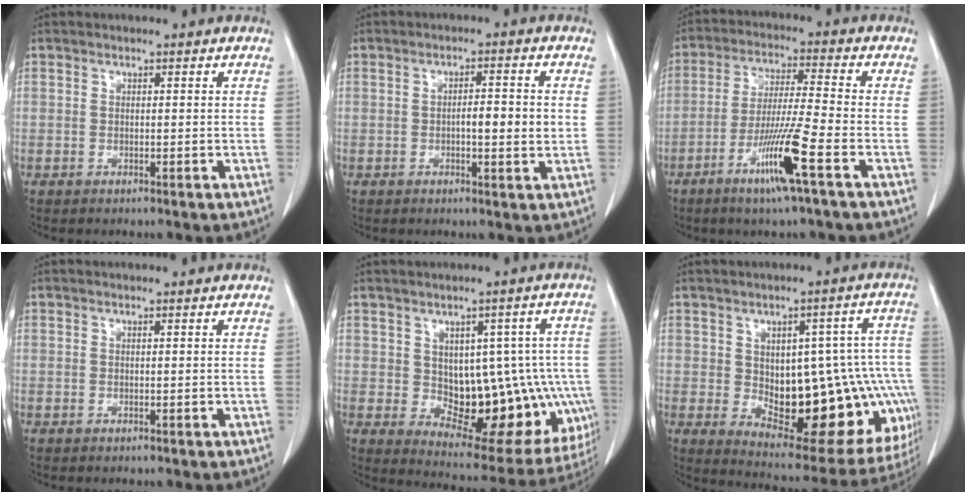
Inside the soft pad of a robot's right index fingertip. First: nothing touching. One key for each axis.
{"total": 4.6, "fx": -0.2, "fy": 0.8, "fz": 4.5, "tx": -0.072, "ty": 0.002, "tz": -0.002}
{"total": 10.4, "fx": -5.0, "fy": -1.0, "fz": 9.0, "tx": -0.170, "ty": -0.016, "tz": -0.096}
{"total": 0.0}
{"total": 16.9, "fx": -1.3, "fy": 9.1, "fz": 14.2, "tx": -0.139, "ty": 0.024, "tz": 0.013}
{"total": 23.5, "fx": -2.9, "fy": 10.9, "fz": 20.6, "tx": -0.188, "ty": 0.034, "tz": -0.004}